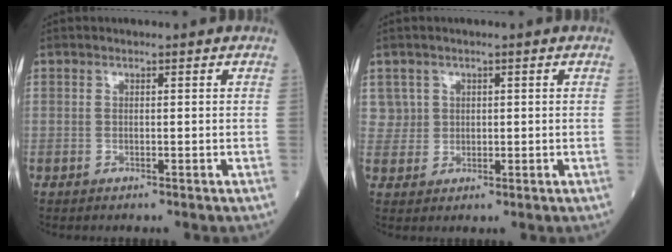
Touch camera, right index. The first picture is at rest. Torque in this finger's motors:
{"motor_torque": [0.01, 0.03, 0.00, 0.00]}